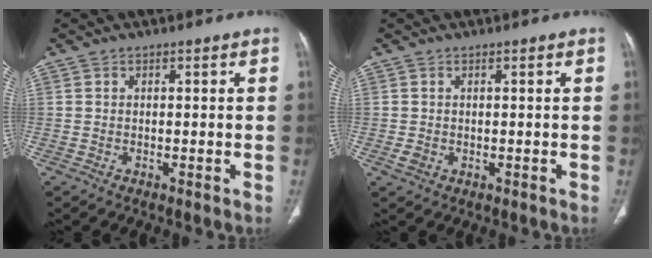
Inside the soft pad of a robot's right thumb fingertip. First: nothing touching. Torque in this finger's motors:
{"motor_torque": [1.61, 1.45, -0.23, -0.23, -0.02]}